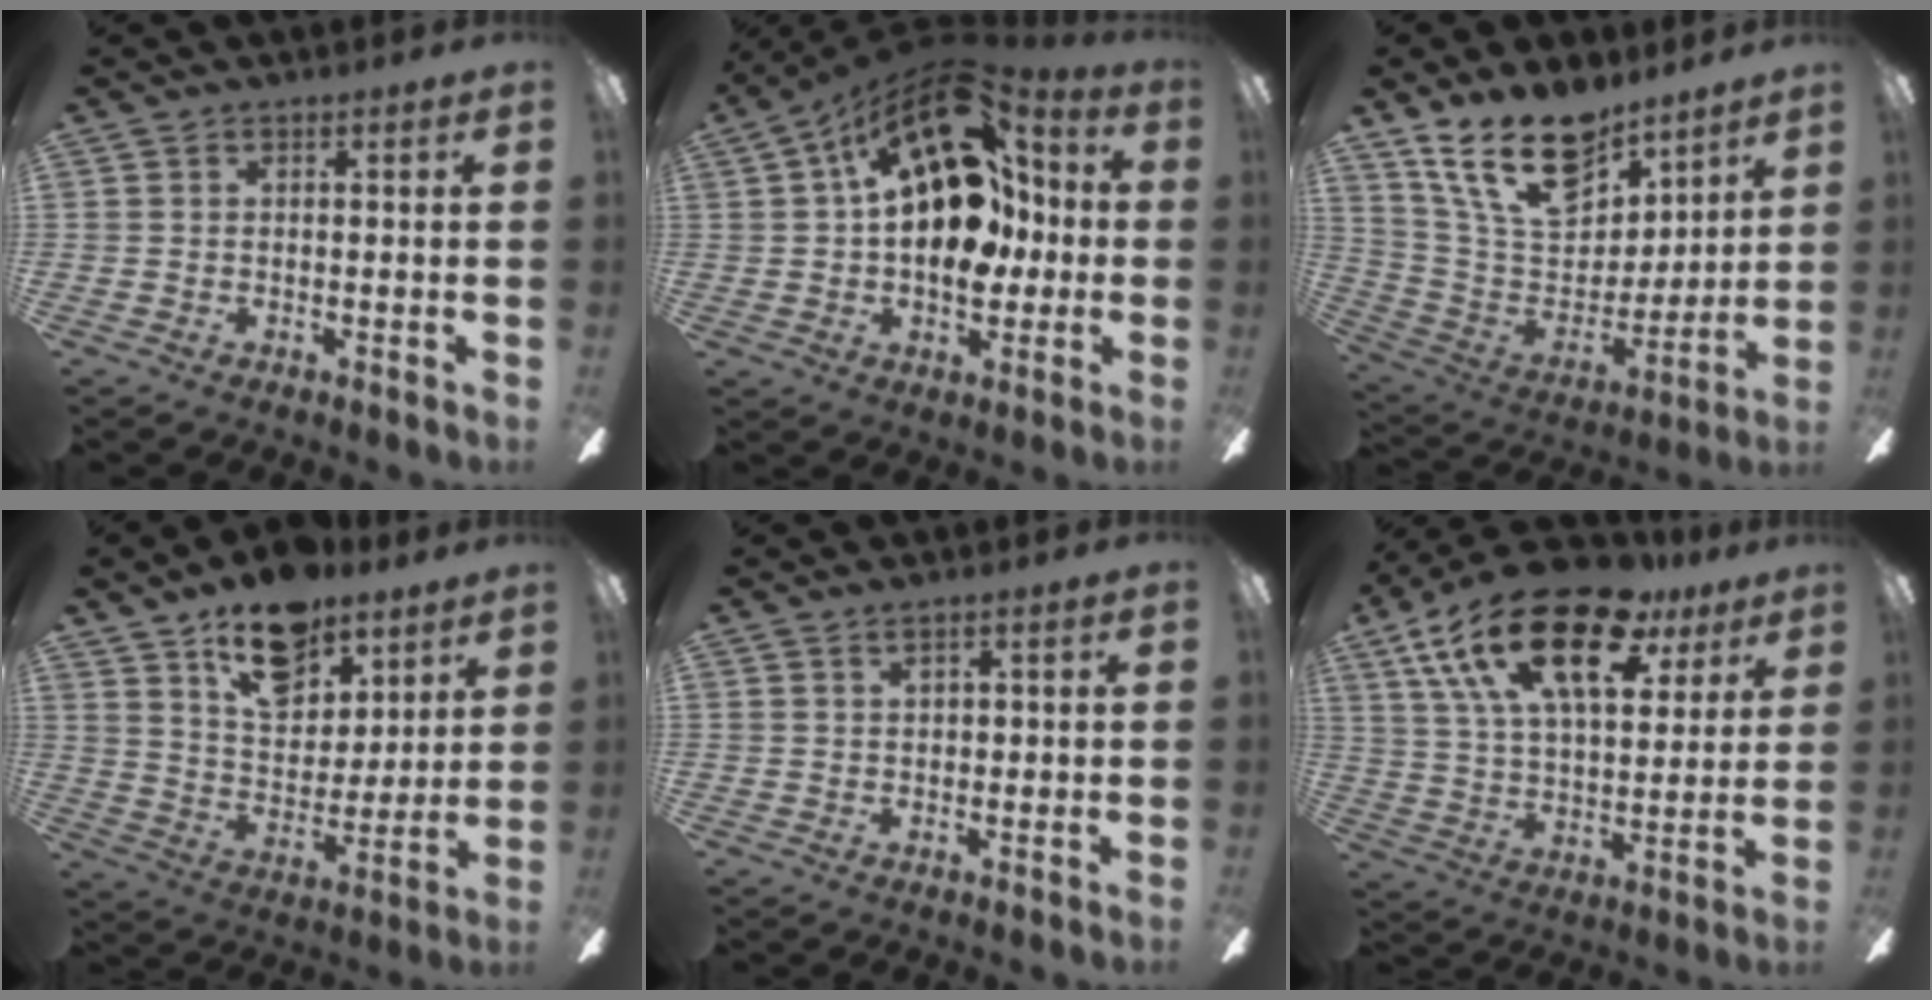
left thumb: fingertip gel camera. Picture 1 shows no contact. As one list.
[{"total": 23.2, "force": [5.9, 14.1, 17.4], "torque": [-0.271, -0.025, 0.098]}, {"total": 20.3, "force": [14.0, 10.7, 10.2], "torque": [-0.186, -0.075, 0.257]}, {"total": 15.6, "force": [11.0, 8.8, 6.8], "torque": [-0.102, -0.061, 0.199]}, {"total": 1.4, "force": [0.9, 0.5, 0.9], "torque": [-0.012, -0.002, 0.014]}, {"total": 23.8, "force": [12.9, 11.2, 16.5], "torque": [-0.297, -0.055, 0.218]}]